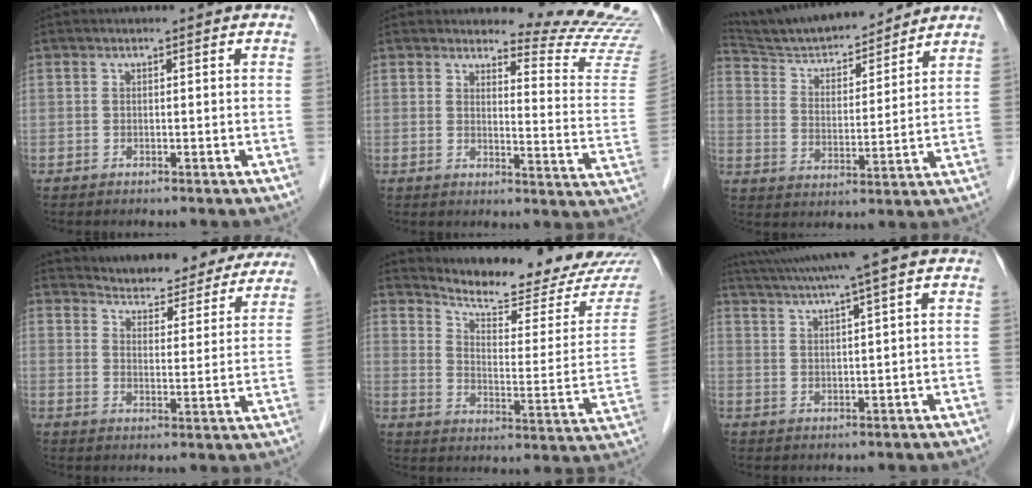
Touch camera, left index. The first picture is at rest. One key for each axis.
{"total": 12.6, "fx": 12.6, "fy": -1.0, "fz": 0.6, "tx": 0.000, "ty": -0.138, "tz": 0.126}
{"total": 14.6, "fx": 13.7, "fy": 2.0, "fz": 4.5, "tx": -0.080, "ty": 0.005, "tz": 0.233}
{"total": 19.4, "fx": 18.4, "fy": 4.9, "fz": 3.9, "tx": -0.031, "ty": -0.027, "tz": 0.221}
{"total": 19.1, "fx": 18.2, "fy": 1.6, "fz": 5.6, "tx": -0.082, "ty": -0.079, "tz": 0.235}
{"total": 10.5, "fx": 8.8, "fy": -2.0, "fz": 5.4, "tx": -0.097, "ty": 0.013, "tz": 0.130}